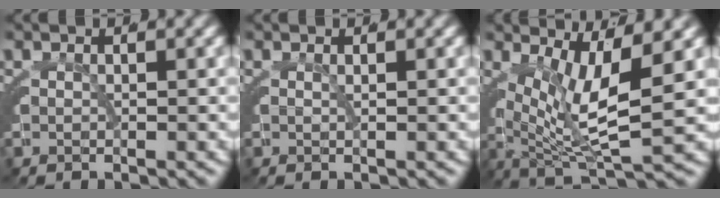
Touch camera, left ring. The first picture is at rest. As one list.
[{"total": 0.6, "force": [0.1, -0.5, 0.3], "torque": [-0.009, -0.005, 0.006]}, {"total": 7.4, "force": [0.3, 2.7, 6.9], "torque": [-0.118, -0.022, 0.017]}]